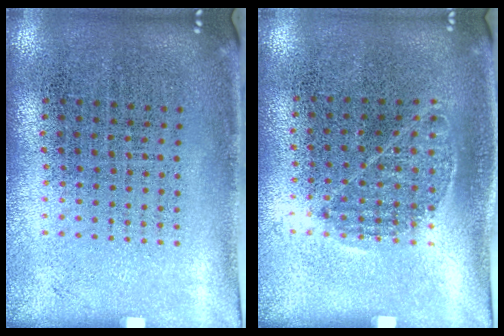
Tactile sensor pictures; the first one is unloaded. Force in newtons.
{"total": 0.9, "press": 0.7, "slide": 0.6}